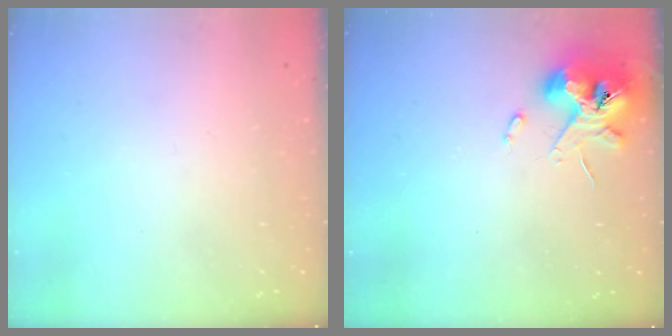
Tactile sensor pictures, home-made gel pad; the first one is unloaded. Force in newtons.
{"total": 11.0, "press": 10.9, "slide": 1.6}